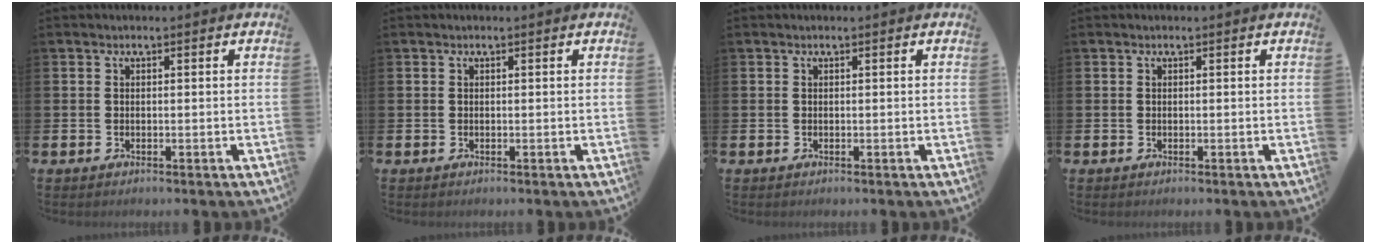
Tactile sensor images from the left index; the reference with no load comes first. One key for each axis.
{"total": 0.0}
{"total": 0.0}
{"total": 0.0}